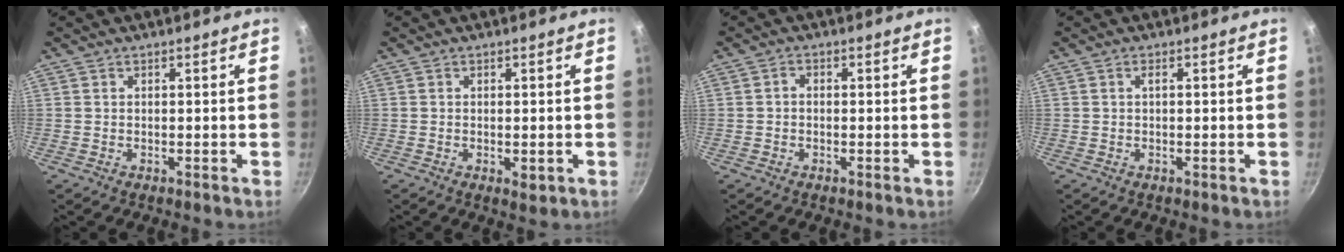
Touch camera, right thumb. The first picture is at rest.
{"total": 2.3, "force": [-0.6, 1.0, 2.0], "torque": [-0.031, -0.006, -0.007]}
{"total": 1.3, "force": [-0.3, 1.0, 0.8], "torque": [-0.016, 0.008, -0.007]}
{"total": 0.9, "force": [0.1, 0.2, 0.9], "torque": [-0.021, 0.004, -0.001]}